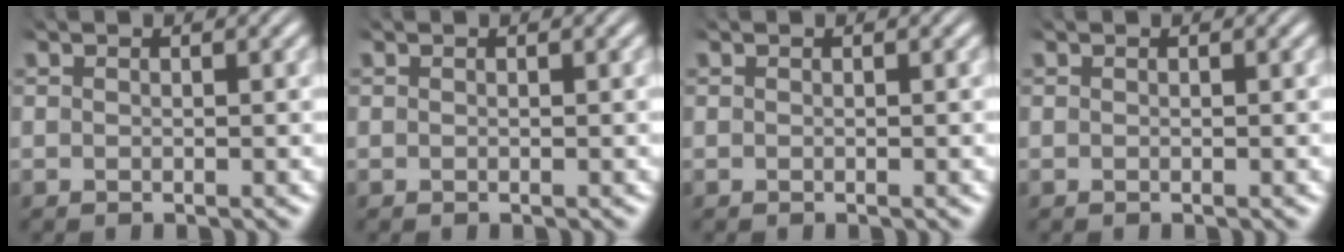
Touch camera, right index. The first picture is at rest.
{"total": 0.0}
{"total": 0.0}
{"total": 0.0}